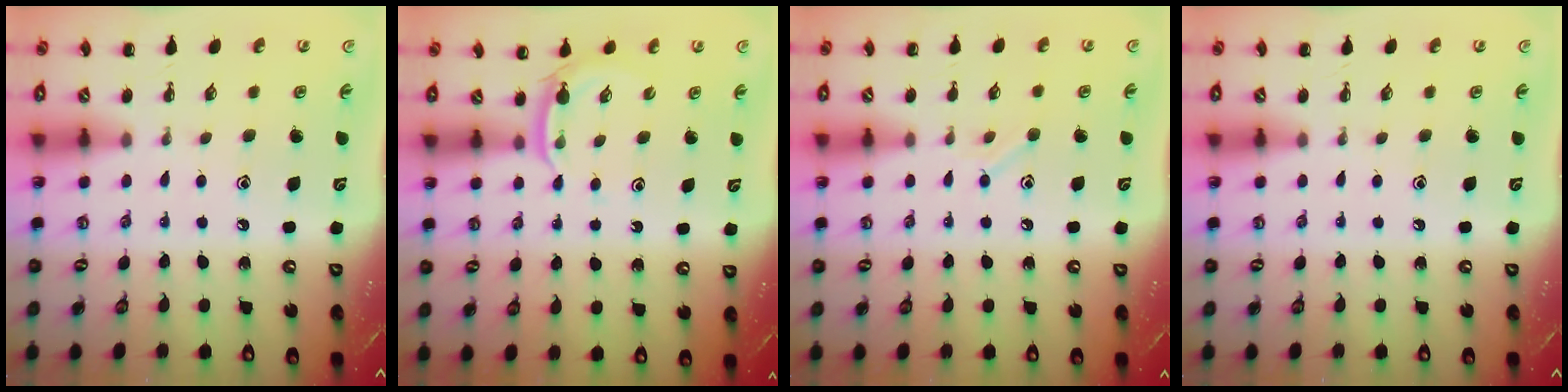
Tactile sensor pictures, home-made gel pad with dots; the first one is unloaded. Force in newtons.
{"total": 3.2, "press": 3.0, "slide": 1.1}
{"total": 7.0, "press": 6.9, "slide": 1.3}
{"total": 0.0}